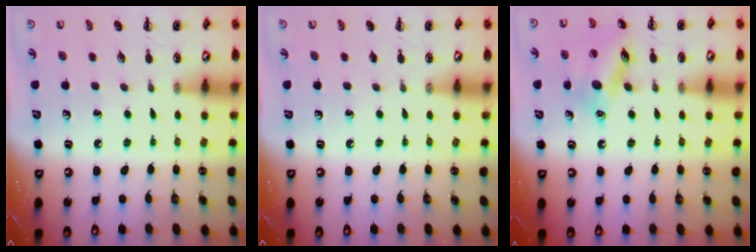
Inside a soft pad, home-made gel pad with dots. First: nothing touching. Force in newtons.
{"total": 0.0}
{"total": 14.2, "press": 14.2, "slide": 1.4}